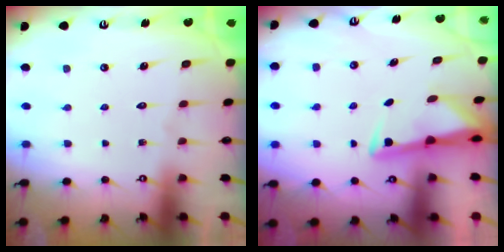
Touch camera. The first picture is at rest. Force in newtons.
{"total": 2.8, "press": 2.7, "slide": 0.5}